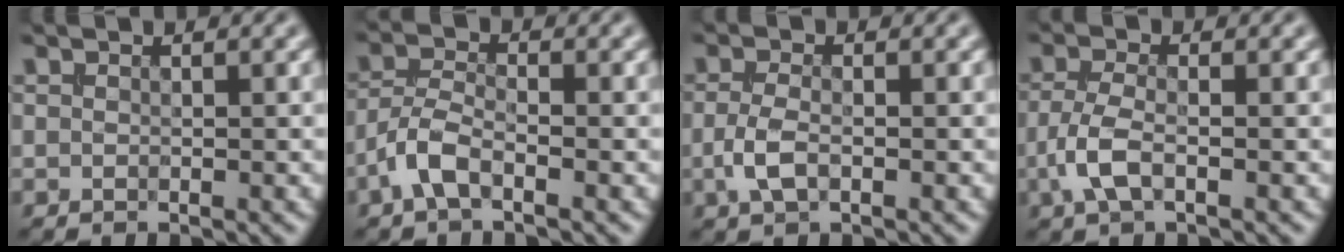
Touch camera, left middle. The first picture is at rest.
{"total": 3.0, "force": [-1.7, 1.2, 2.1], "torque": [-0.046, 0.005, -0.044]}
{"total": 2.5, "force": [-0.7, 1.2, 2.0], "torque": [-0.045, -0.001, -0.019]}
{"total": 3.0, "force": [-1.2, 1.3, 2.5], "torque": [-0.059, 0.001, -0.032]}